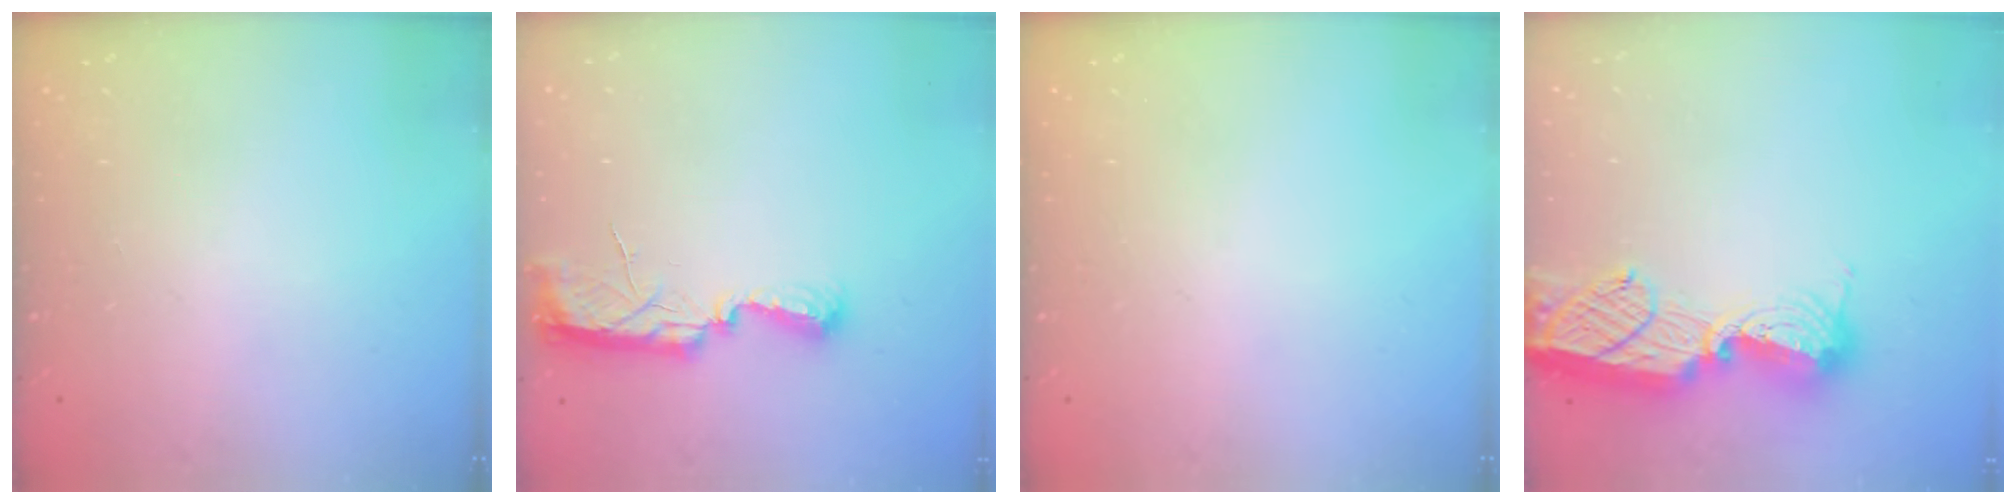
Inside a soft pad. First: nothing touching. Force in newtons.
{"total": 10.0, "press": 8.9, "slide": 4.5}
{"total": 0.0}
{"total": 15.2, "press": 15.1, "slide": 1.3}